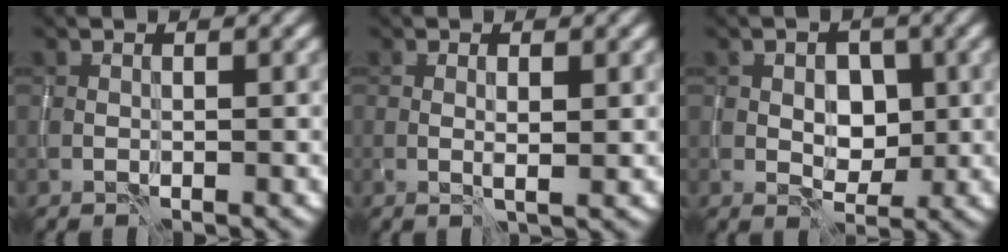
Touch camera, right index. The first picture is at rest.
{"total": 1.1, "force": [0.3, 0.0, 1.1], "torque": [-0.019, -0.001, 0.004]}
{"total": 3.3, "force": [0.2, 2.4, 2.2], "torque": [-0.031, -0.004, 0.004]}